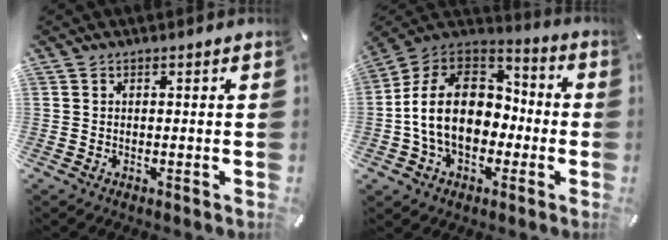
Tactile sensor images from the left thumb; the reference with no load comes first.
{"total": 18.3, "force": [-2.3, 14.0, 11.6], "torque": [-0.234, 0.021, -0.039]}